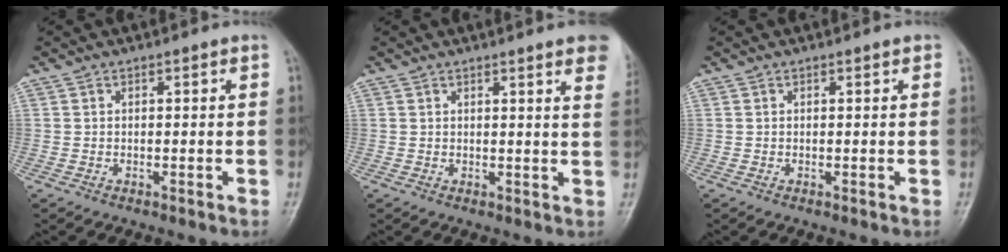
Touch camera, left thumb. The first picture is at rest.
{"total": 9.1, "force": [6.0, 1.3, 6.6], "torque": [-0.062, -0.012, 0.056]}
{"total": 0.8, "force": [0.5, 0.3, 0.5], "torque": [-0.007, 0.000, 0.002]}